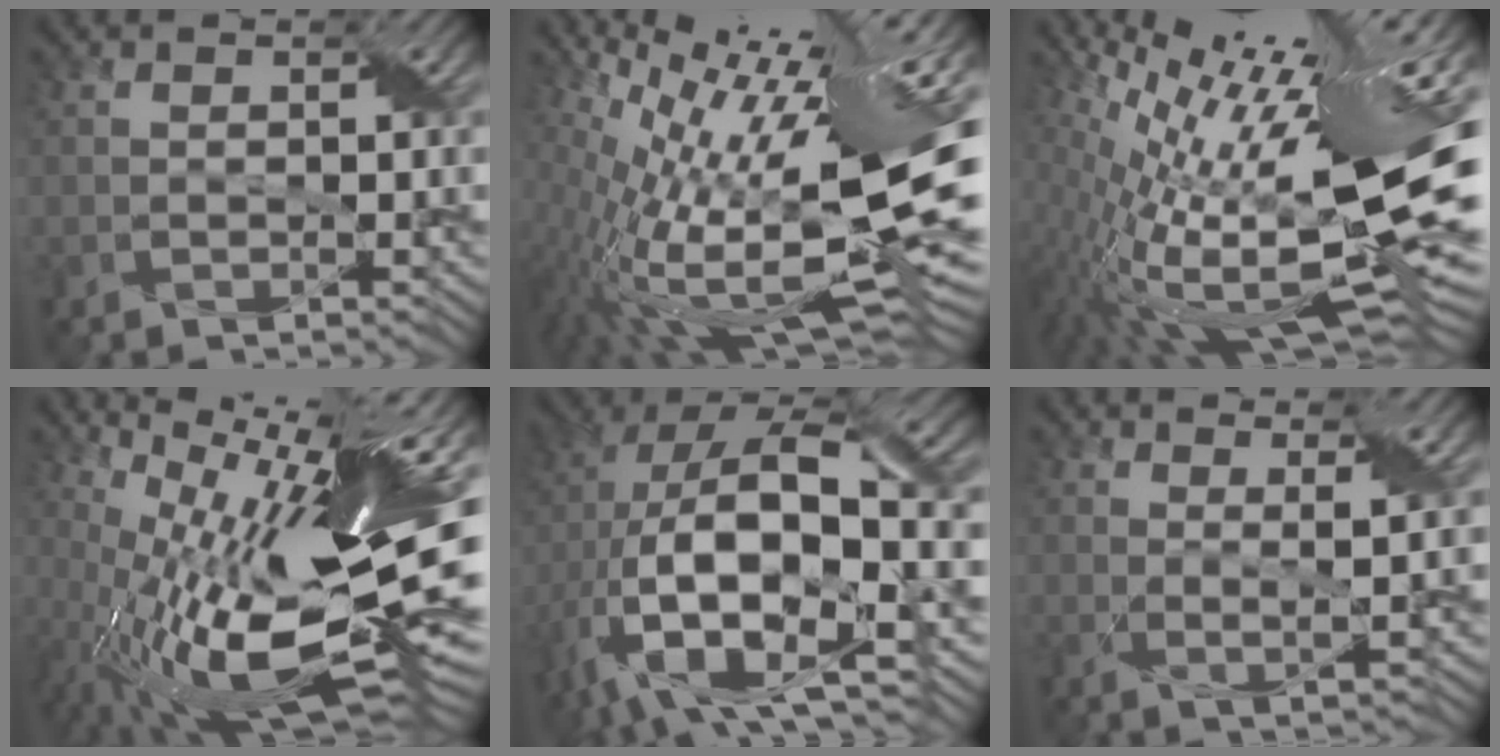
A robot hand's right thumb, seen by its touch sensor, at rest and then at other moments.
{"total": 19.6, "force": [0.5, 6.0, 18.7], "torque": [-0.275, 0.020, 0.025]}
{"total": 19.7, "force": [2.4, 5.3, 18.8], "torque": [-0.286, 0.021, 0.051]}
{"total": 19.6, "force": [-1.4, 5.9, 18.6], "torque": [-0.300, 0.010, -0.028]}
{"total": 18.5, "force": [-2.1, 9.4, 15.8], "torque": [-0.314, -0.020, -0.020]}
{"total": 3.0, "force": [1.6, 0.2, 2.5], "torque": [-0.056, -0.003, 0.029]}